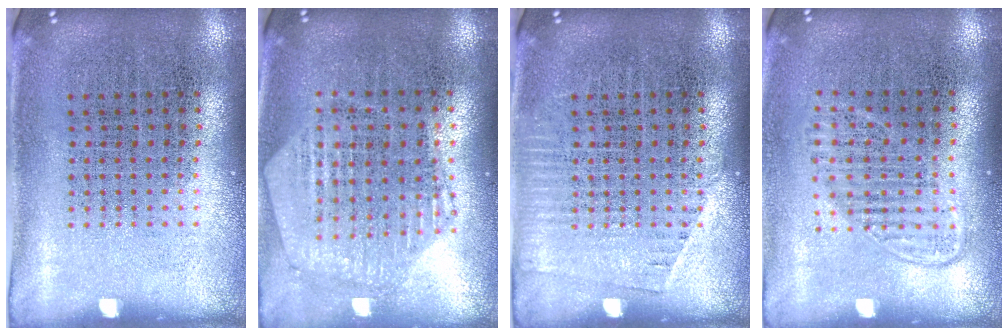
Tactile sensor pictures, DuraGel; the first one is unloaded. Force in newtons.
{"total": 1.1, "press": 1.1, "slide": 0.3}
{"total": 1.1, "press": 1.1, "slide": 0.2}
{"total": 1.4, "press": 1.2, "slide": 0.7}